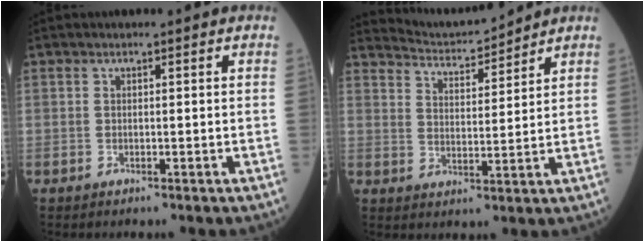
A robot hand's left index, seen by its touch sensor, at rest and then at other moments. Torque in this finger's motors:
{"motor_torque": [0.09, -0.39, -0.11, -0.04]}